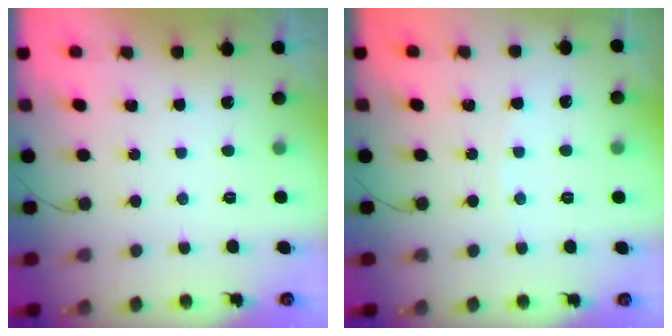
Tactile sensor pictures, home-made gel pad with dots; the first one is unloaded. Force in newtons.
{"total": 2.4, "press": 2.4, "slide": 0.3}